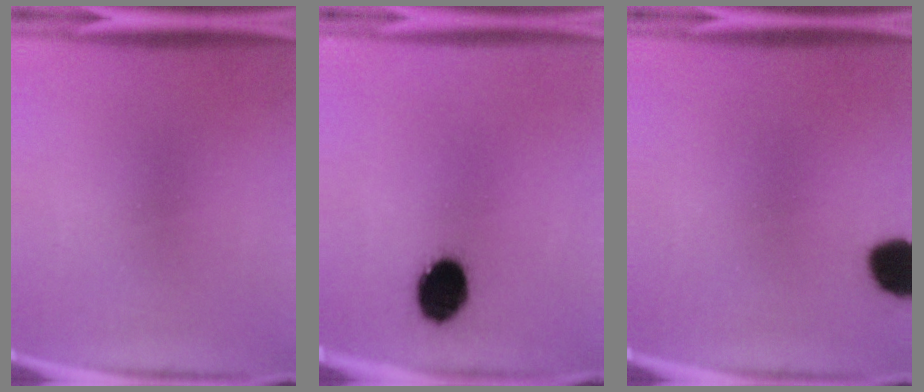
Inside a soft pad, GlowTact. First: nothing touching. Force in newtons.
{"total": 10.2}
{"total": 8.6}